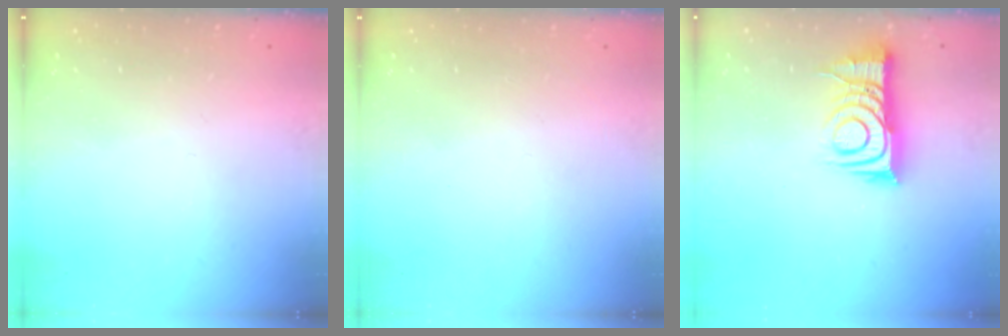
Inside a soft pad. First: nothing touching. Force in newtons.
{"total": 1.6, "press": 1.6, "slide": 0.1}
{"total": 10.6, "press": 10.6, "slide": 1.0}